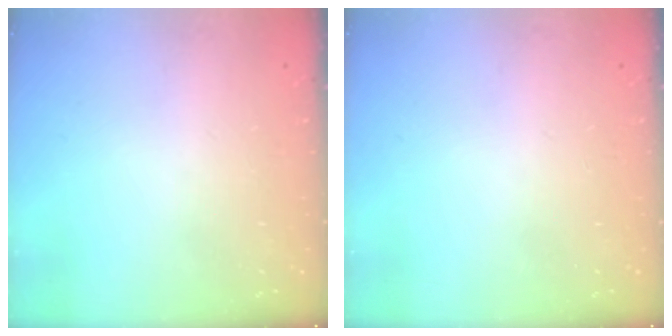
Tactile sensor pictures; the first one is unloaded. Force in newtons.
{"total": 0.0}